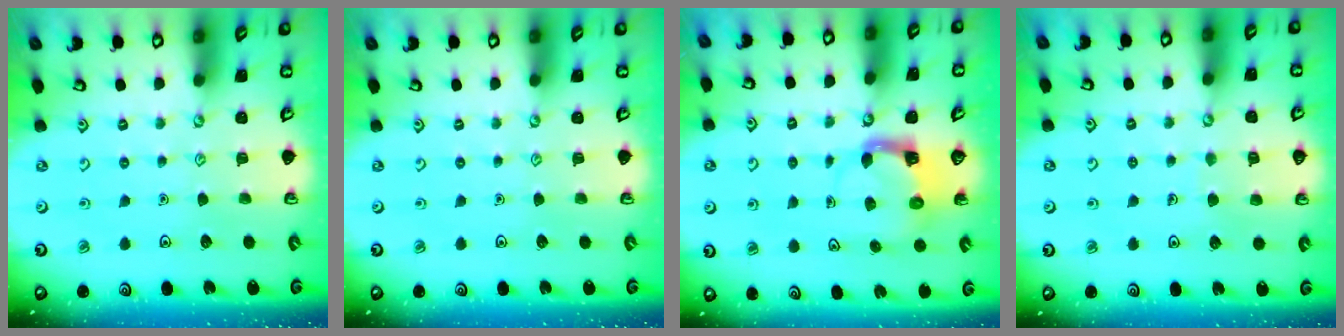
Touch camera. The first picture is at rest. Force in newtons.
{"total": 0.0}
{"total": 3.7, "press": 3.6, "slide": 0.6}
{"total": 4.6, "press": 4.6, "slide": 0.4}